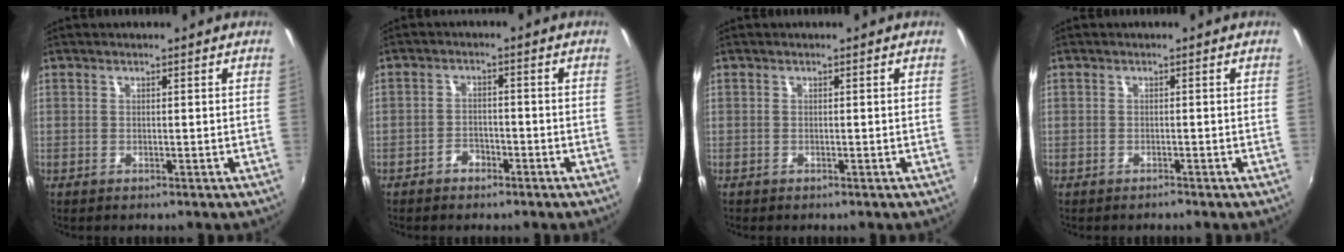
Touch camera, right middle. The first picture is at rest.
{"total": 2.7, "force": [-2.0, 1.4, 1.0], "torque": [-0.024, 0.008, -0.030]}
{"total": 0.0}
{"total": 0.6, "force": [-0.6, 0.1, 0.0], "torque": [-0.002, 0.002, -0.010]}